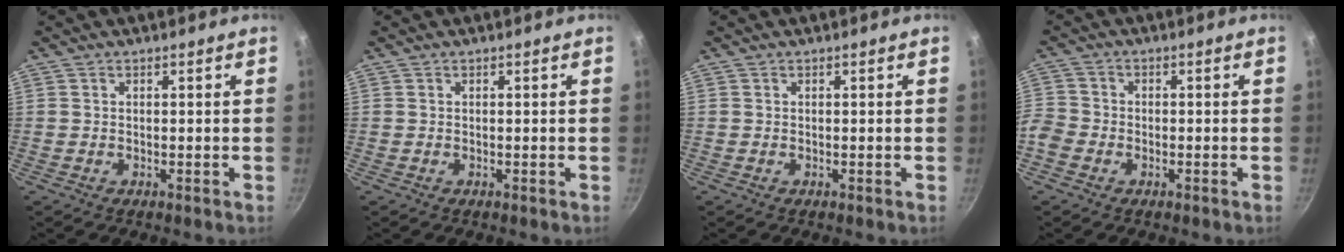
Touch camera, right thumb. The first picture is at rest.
{"total": 0.0}
{"total": 0.0}
{"total": 6.3, "force": [-2.4, 5.2, 2.6], "torque": [-0.059, 0.022, -0.060]}